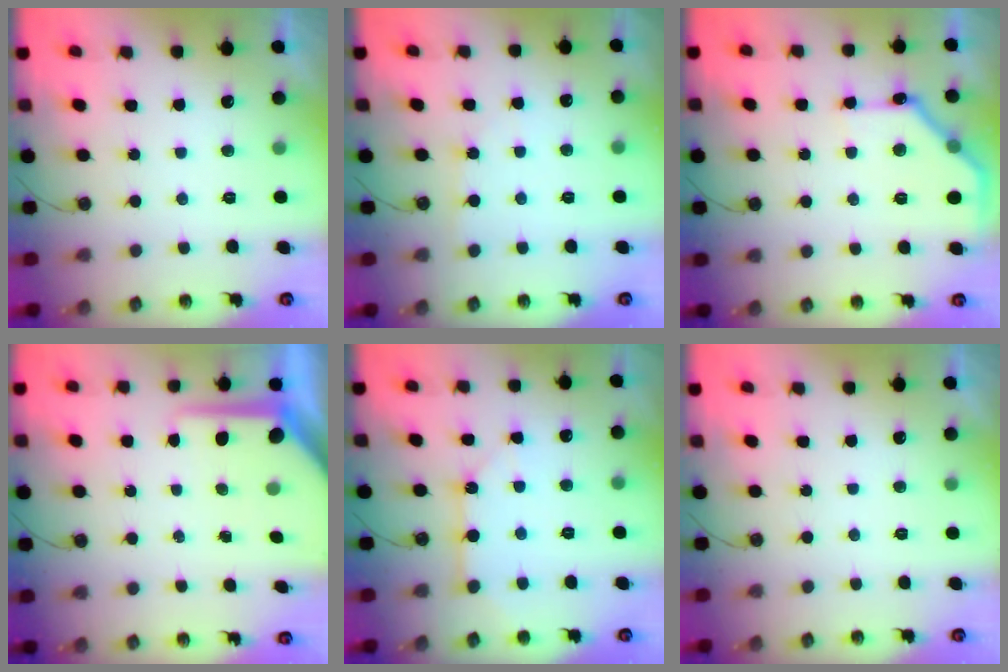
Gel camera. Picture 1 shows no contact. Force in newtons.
{"total": 2.7, "press": 2.7, "slide": 0.5}
{"total": 14.2, "press": 14.2, "slide": 0.3}
{"total": 8.7, "press": 8.7, "slide": 0.8}
{"total": 8.4, "press": 8.4, "slide": 0.8}
{"total": 0.0}